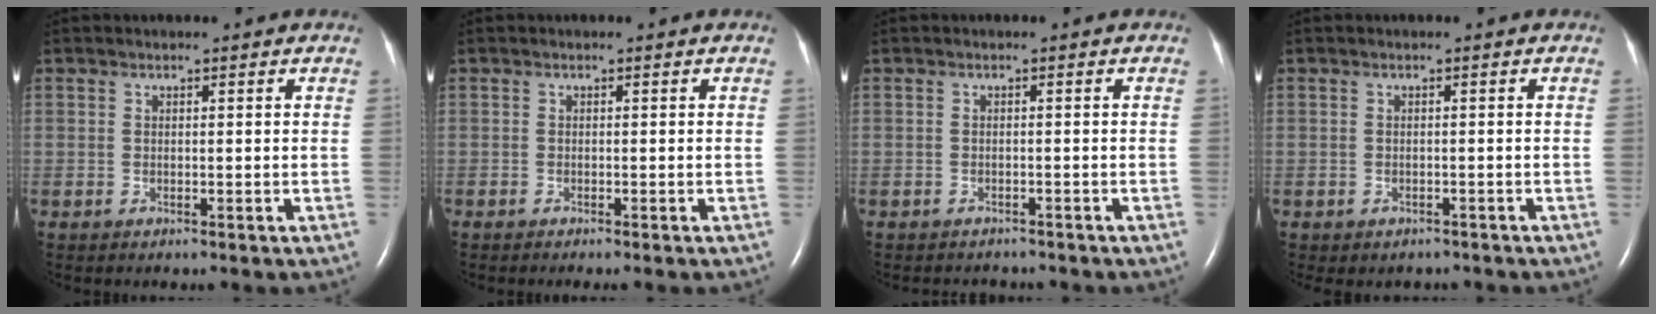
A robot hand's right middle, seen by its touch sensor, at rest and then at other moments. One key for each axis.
{"total": 1.1, "fx": -0.9, "fy": 0.0, "fz": 0.6, "tx": -0.009, "ty": -0.002, "tz": -0.010}
{"total": 3.2, "fx": -3.0, "fy": 1.1, "fz": 0.5, "tx": -0.007, "ty": -0.003, "tz": -0.036}
{"total": 2.1, "fx": -1.7, "fy": 1.2, "fz": 0.3, "tx": -0.007, "ty": 0.002, "tz": -0.021}